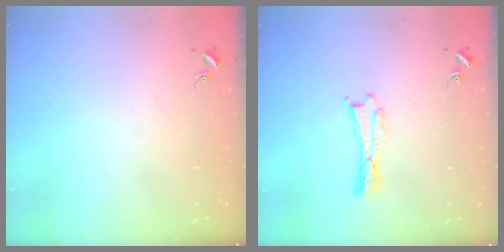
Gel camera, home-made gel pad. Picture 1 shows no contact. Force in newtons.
{"total": 0.0}